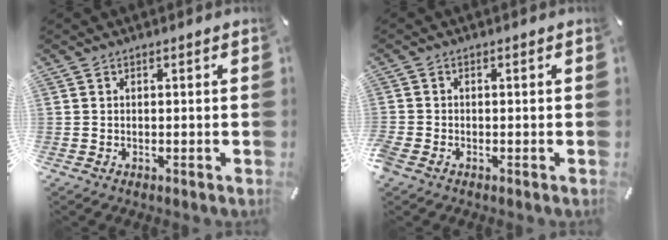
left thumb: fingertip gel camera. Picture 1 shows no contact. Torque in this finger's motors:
{"motor_torque": [-0.12, 1.09, 1.35, 0.62, 0.42]}